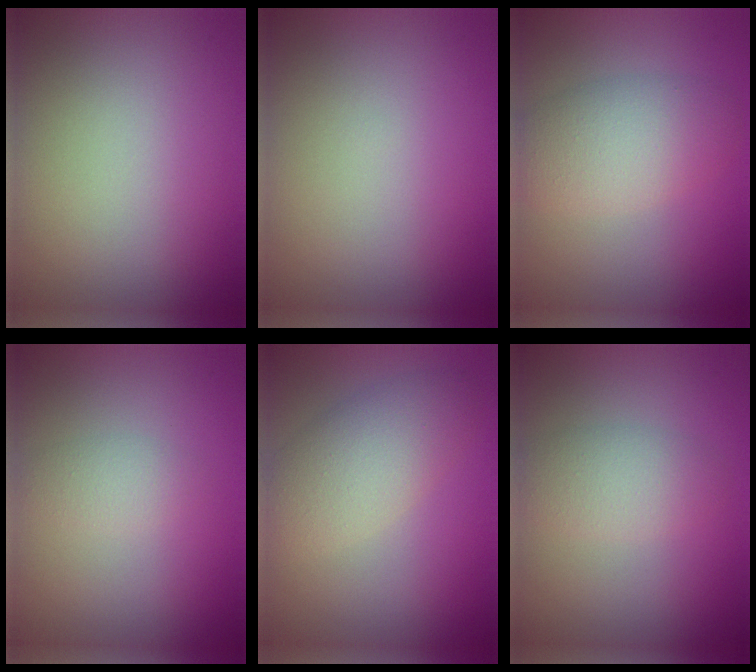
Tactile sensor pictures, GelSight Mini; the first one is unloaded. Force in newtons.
{"total": 0.0}
{"total": 4.9, "press": 4.9, "slide": 0.2}
{"total": 1.5, "press": 1.5, "slide": 0.0}
{"total": 4.6, "press": 4.6, "slide": 0.2}
{"total": 2.8, "press": 2.8, "slide": 0.2}